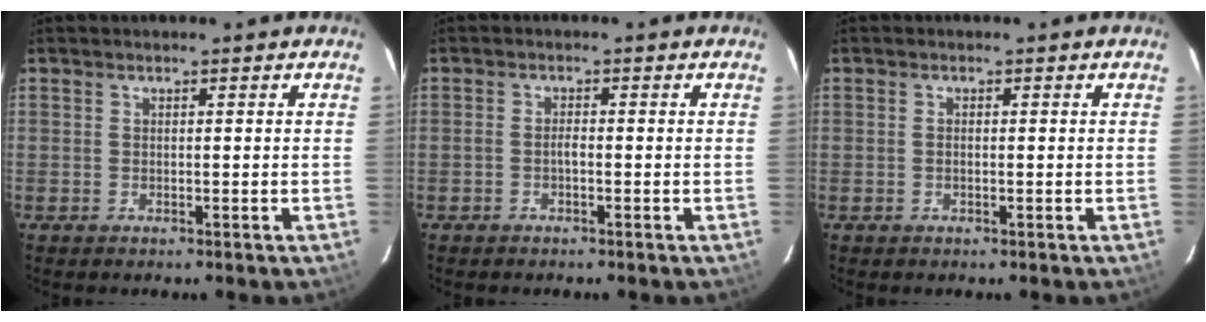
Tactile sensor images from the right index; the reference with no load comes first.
{"total": 1.2, "force": [-0.6, 0.4, 1.1], "torque": [-0.021, 0.005, -0.011]}
{"total": 0.8, "force": [0.0, 0.3, 0.7], "torque": [-0.015, 0.001, -0.002]}